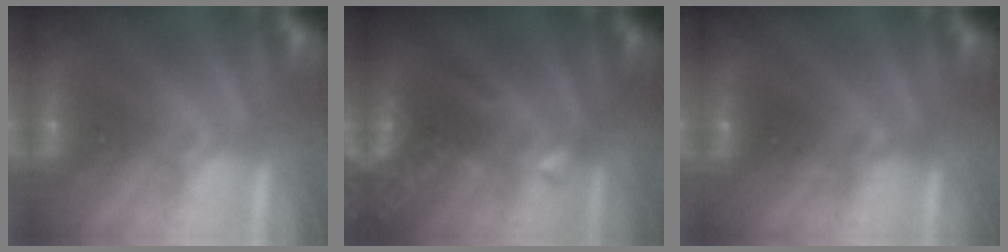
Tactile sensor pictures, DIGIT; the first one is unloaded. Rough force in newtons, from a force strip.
{"total": 2.6}
{"total": 2.3}